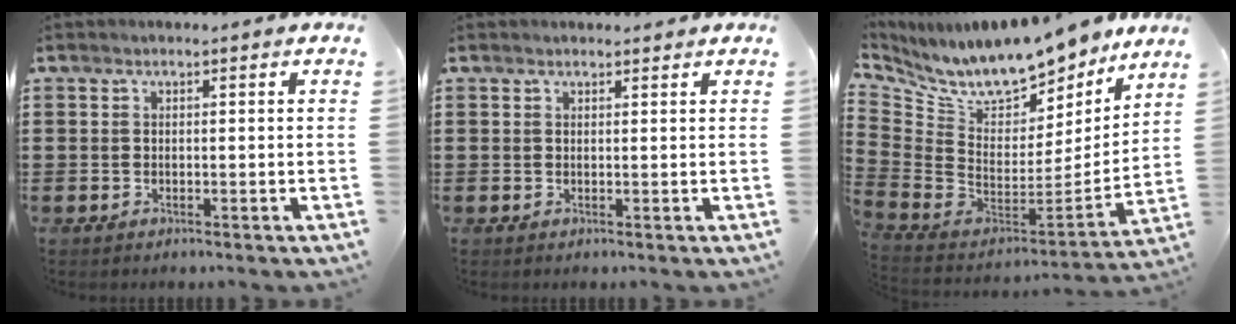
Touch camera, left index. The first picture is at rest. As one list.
[{"total": 0.8, "force": [0.8, 0.2, 0.1], "torque": [-0.003, 0.000, 0.014]}, {"total": 11.3, "force": [9.7, 3.1, 4.9], "torque": [-0.124, -0.082, 0.168]}]